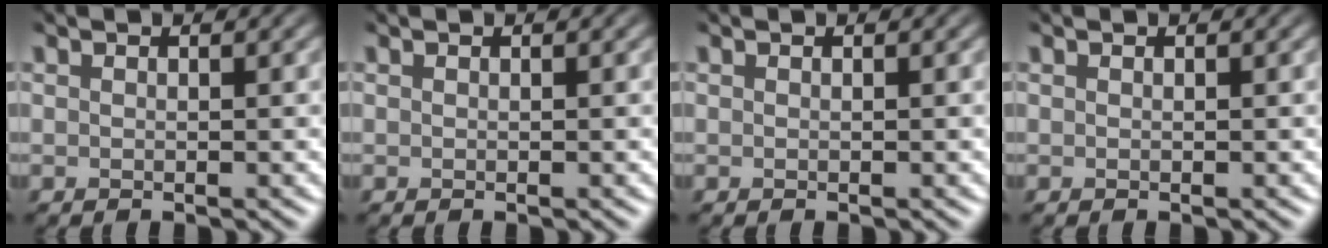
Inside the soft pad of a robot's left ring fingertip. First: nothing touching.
{"total": 0.0}
{"total": 0.0}
{"total": 0.0}